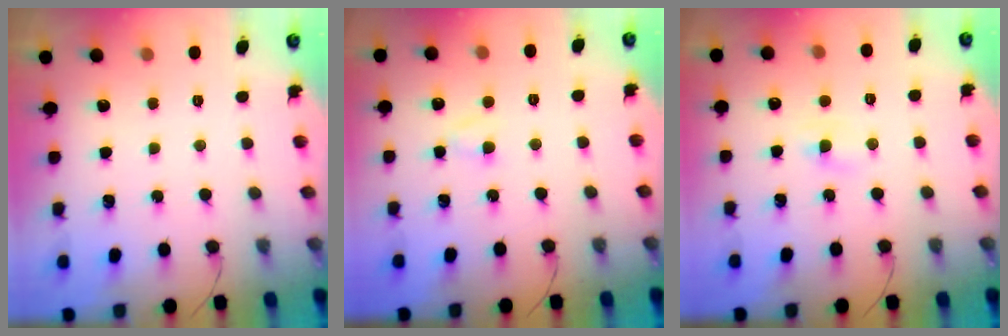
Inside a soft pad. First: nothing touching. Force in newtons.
{"total": 2.3, "press": 2.0, "slide": 1.0}
{"total": 1.0, "press": 0.8, "slide": 0.6}